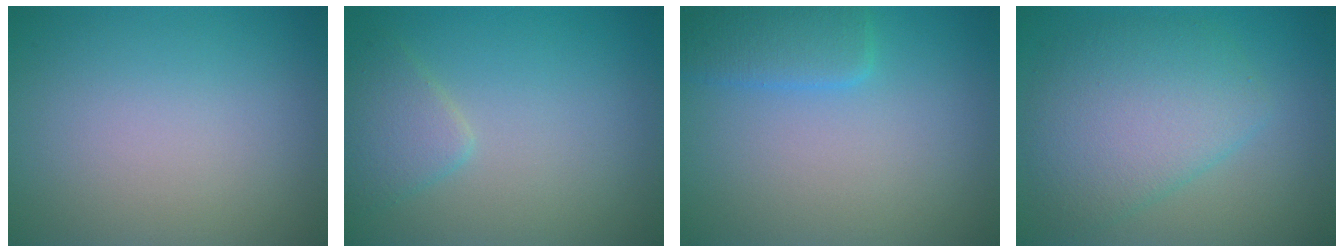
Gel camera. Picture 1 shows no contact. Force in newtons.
{"total": 2.3, "press": 2.3, "slide": 0.1}
{"total": 2.9, "press": 2.9, "slide": 0.1}
{"total": 5.9, "press": 5.9, "slide": 0.1}